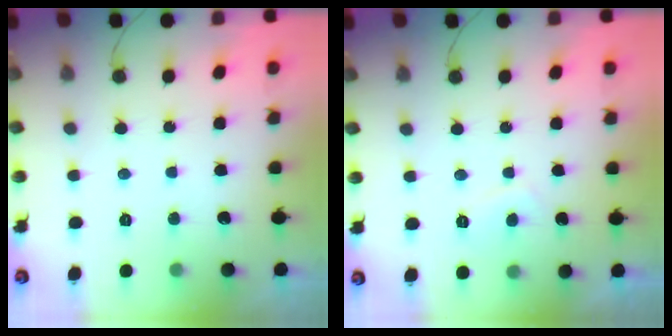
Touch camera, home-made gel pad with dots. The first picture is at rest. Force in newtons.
{"total": 2.0, "press": 1.9, "slide": 0.5}